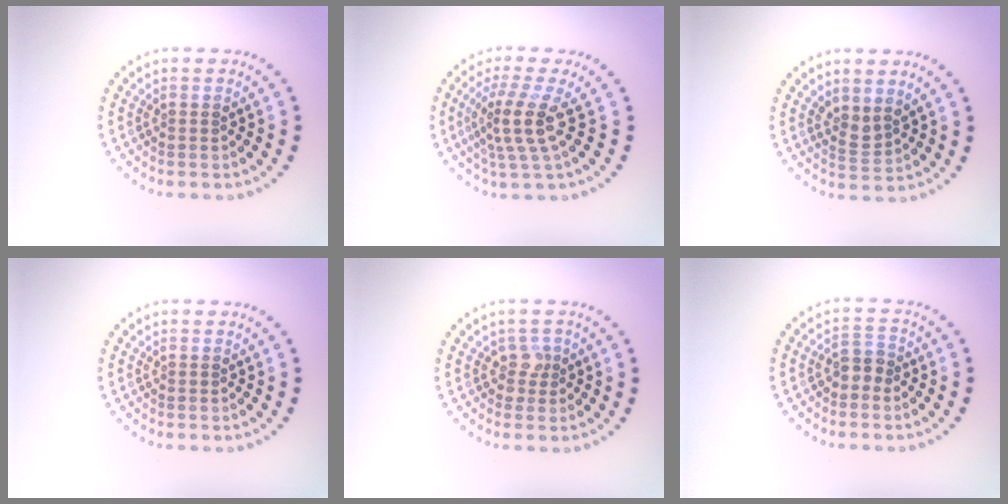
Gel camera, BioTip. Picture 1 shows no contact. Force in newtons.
{"total": 3.8, "press": 2.8, "slide": 2.5}
{"total": 1.9, "press": 1.4, "slide": 1.3}
{"total": 0.0}
{"total": 1.5, "press": 1.2, "slide": 1.0}
{"total": 1.8, "press": 1.6, "slide": 0.8}